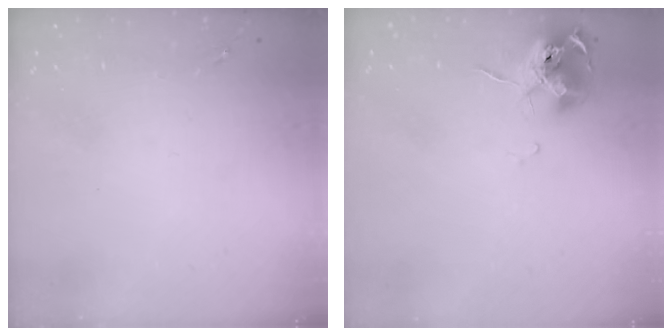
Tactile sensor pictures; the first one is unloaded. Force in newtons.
{"total": 11.2, "press": 11.1, "slide": 1.1}